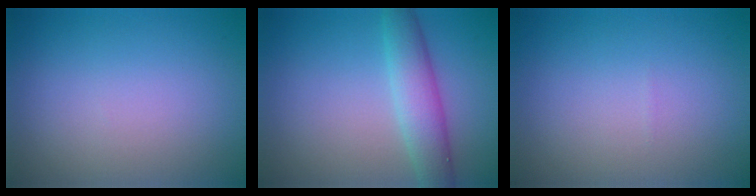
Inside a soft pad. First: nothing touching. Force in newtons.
{"total": 4.0, "press": 4.0, "slide": 0.1}
{"total": 0.0}